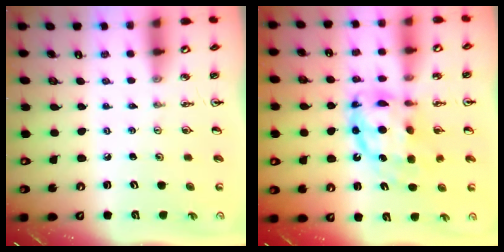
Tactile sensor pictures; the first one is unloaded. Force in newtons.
{"total": 12.4, "press": 12.3, "slide": 1.5}